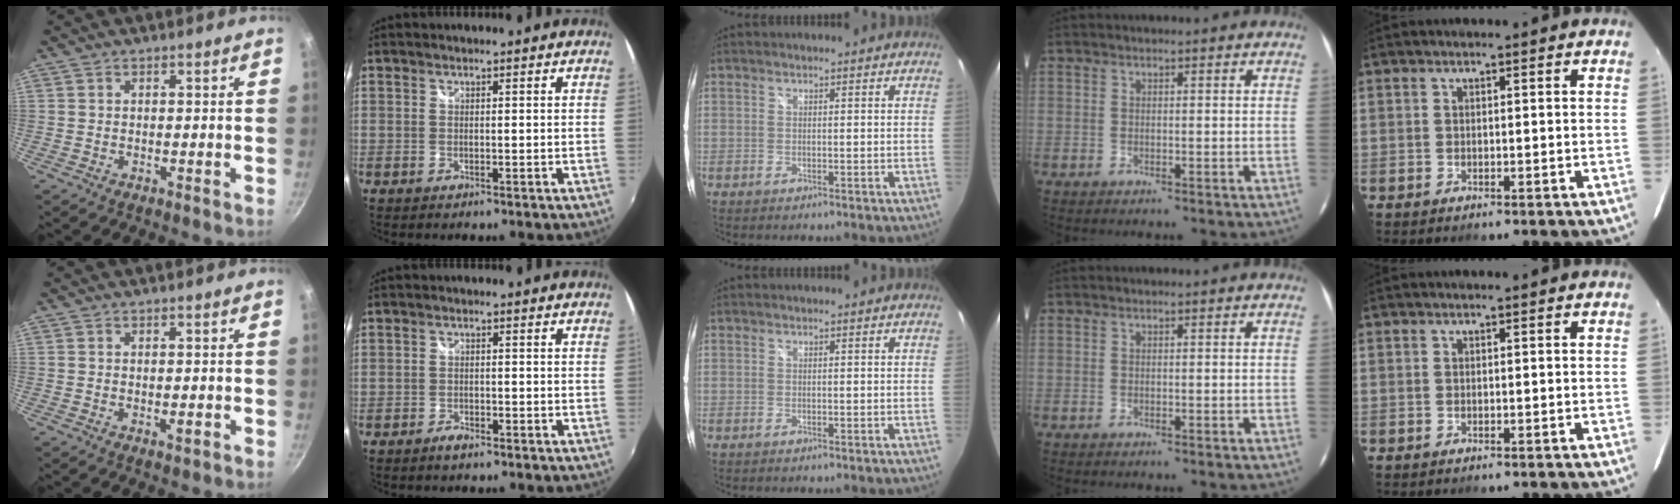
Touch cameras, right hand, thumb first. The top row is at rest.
{"thumb": {"total": 1.6, "force": [-0.4, 0.7, 1.4], "torque": [-0.022, -0.002, -0.007]}, "index": {"total": 2.1, "force": [-1.7, 0.8, 0.9], "torque": [-0.023, -0.003, -0.034]}}